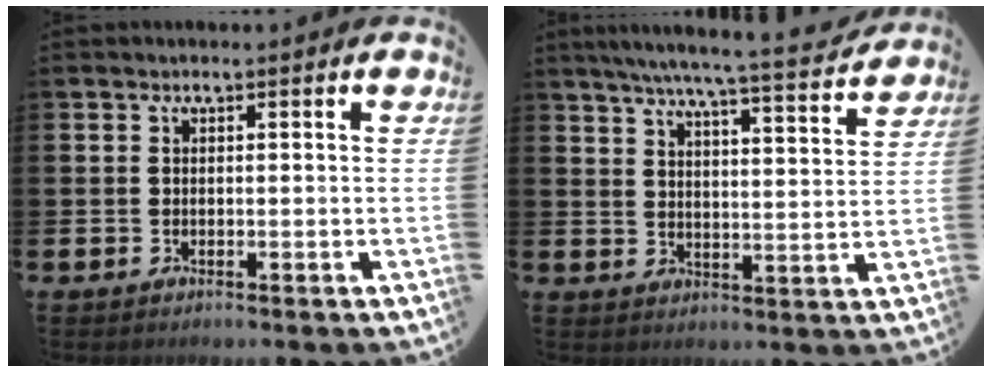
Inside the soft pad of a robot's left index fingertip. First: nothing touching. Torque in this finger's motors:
{"motor_torque": [1.01, -1.13, 0.63, 0.17]}